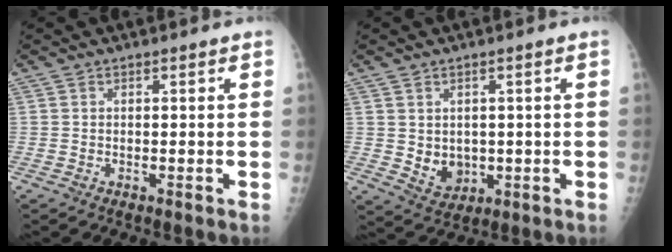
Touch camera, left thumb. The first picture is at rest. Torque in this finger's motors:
{"motor_torque": [-0.14, 0.08, 0.29, -0.15, 0.05]}